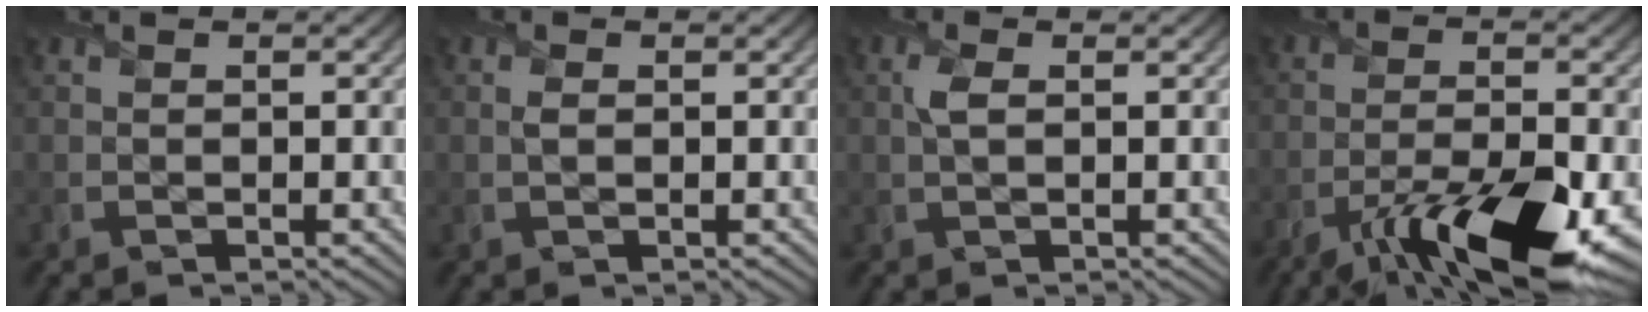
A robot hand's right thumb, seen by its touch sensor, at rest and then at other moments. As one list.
[{"total": 0.8, "force": [0.1, 0.4, 0.7], "torque": [-0.016, 0.000, 0.001]}, {"total": 1.7, "force": [0.3, 0.7, 1.5], "torque": [-0.038, 0.004, 0.005]}, {"total": 13.4, "force": [-7.8, 3.9, 10.2], "torque": [-0.190, -0.021, -0.133]}]